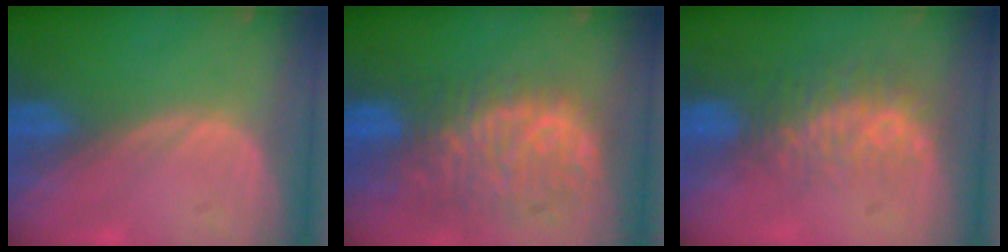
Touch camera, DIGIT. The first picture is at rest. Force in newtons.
{"total": 11.4, "press": 9.8, "slide": 5.9}
{"total": 8.4, "press": 7.1, "slide": 4.4}